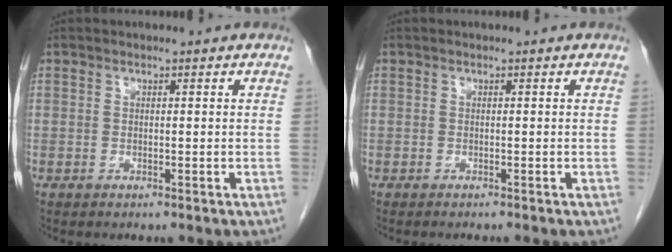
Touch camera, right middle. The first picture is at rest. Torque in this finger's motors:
{"motor_torque": [0.46, -0.40, -0.05, 0.00]}